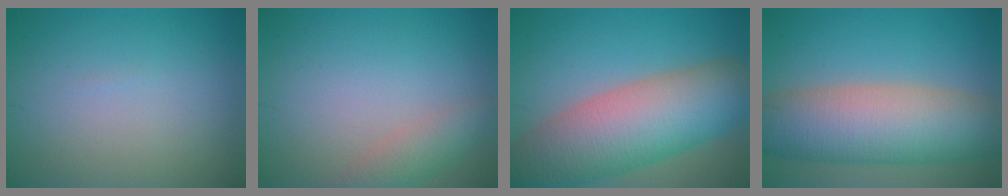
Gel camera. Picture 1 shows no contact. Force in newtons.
{"total": 2.5, "press": 2.5, "slide": 0.2}
{"total": 11.8, "press": 11.8, "slide": 0.5}
{"total": 10.7, "press": 10.7, "slide": 0.6}